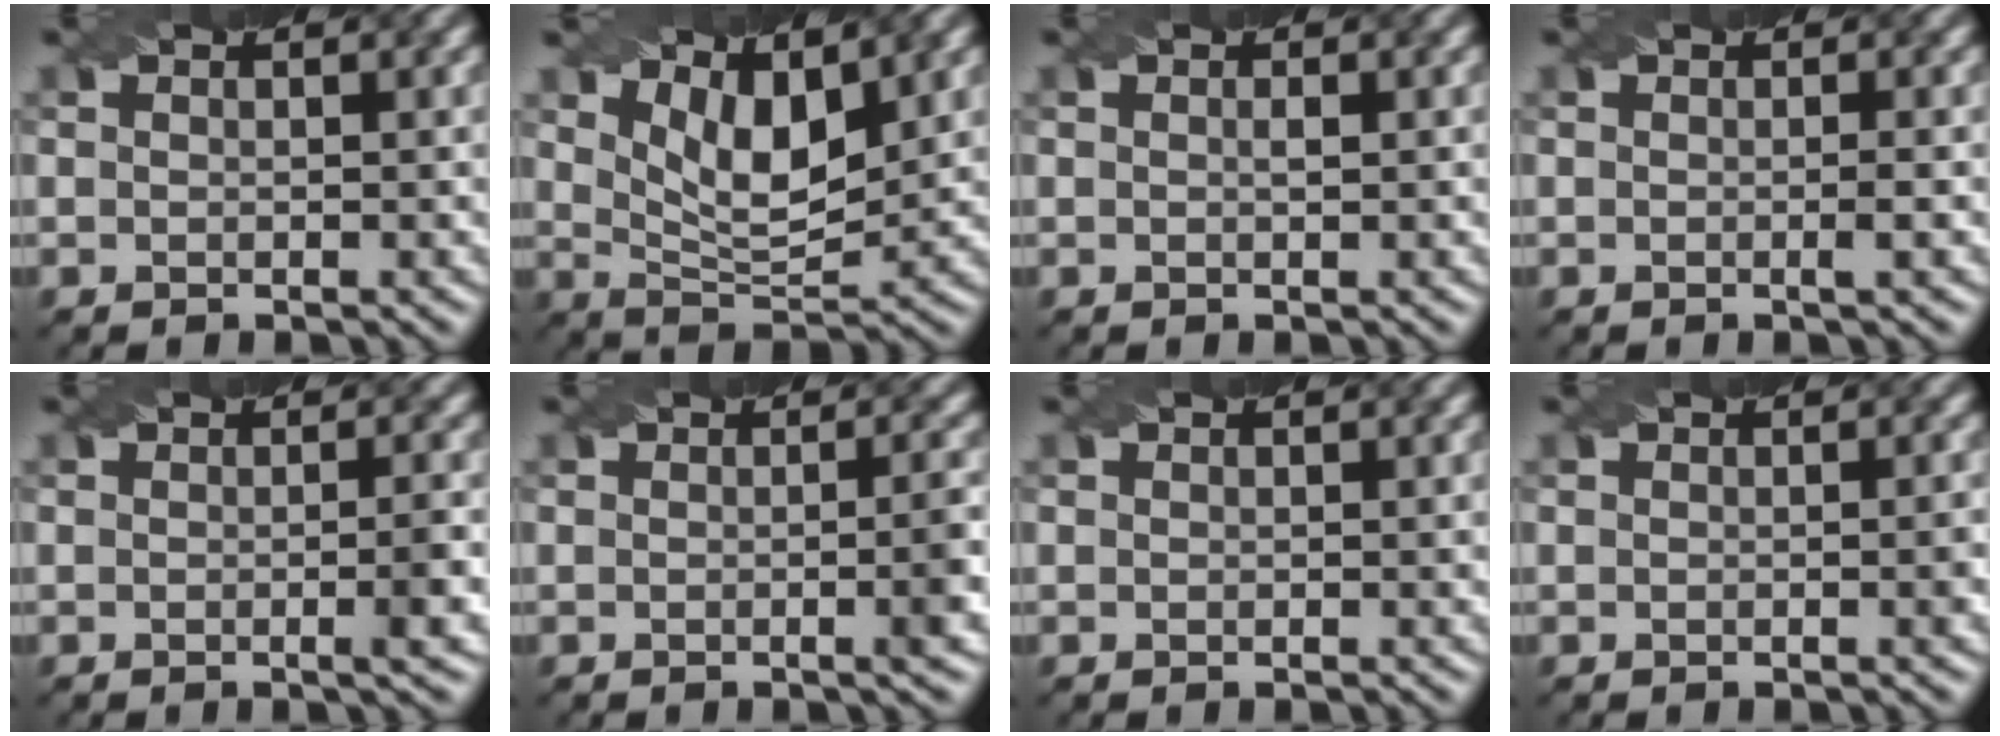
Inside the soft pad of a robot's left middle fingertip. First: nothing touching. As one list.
[{"total": 5.4, "force": [2.5, 2.3, 4.2], "torque": [-0.085, -0.010, 0.045]}, {"total": 0.5, "force": [0.0, 0.1, 0.5], "torque": [-0.011, 0.003, 0.002]}, {"total": 0.9, "force": [-0.3, -0.1, 0.9], "torque": [-0.013, -0.002, -0.006]}, {"total": 2.2, "force": [-0.5, 0.3, 2.1], "torque": [-0.028, -0.004, -0.009]}, {"total": 2.7, "force": [-0.4, 0.5, 2.6], "torque": [-0.027, 0.000, -0.009]}, {"total": 0.0}, {"total": 0.8, "force": [-0.3, -0.1, 0.8], "torque": [-0.008, 0.002, -0.003]}]